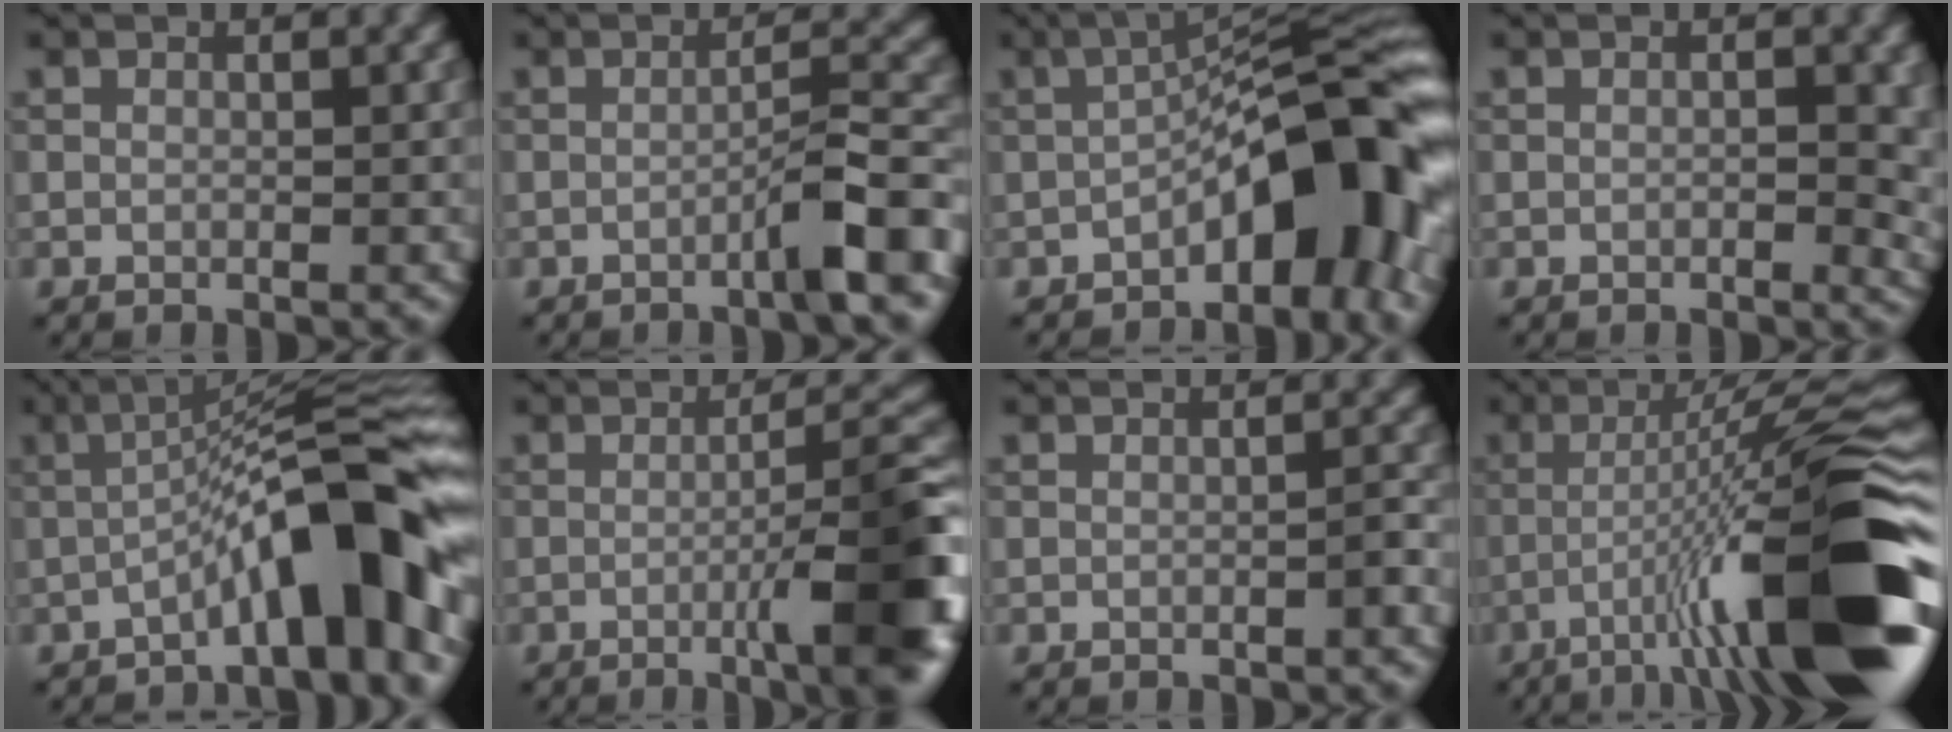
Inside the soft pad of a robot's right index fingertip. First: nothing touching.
{"total": 4.1, "force": [-2.1, 0.4, 3.5], "torque": [-0.046, 0.019, -0.045]}
{"total": 9.8, "force": [-3.5, 3.3, 8.5], "torque": [-0.104, 0.027, -0.066]}
{"total": 2.7, "force": [-0.3, 1.2, 2.4], "torque": [-0.025, -0.004, -0.004]}
{"total": 10.0, "force": [-3.3, 1.9, 9.2], "torque": [-0.116, 0.025, -0.061]}
{"total": 9.3, "force": [-2.8, 1.6, 8.8], "torque": [-0.108, 0.014, -0.044]}
{"total": 0.8, "force": [-0.5, 0.0, 0.6], "torque": [-0.009, 0.007, -0.008]}
{"total": 15.5, "force": [-5.4, 2.0, 14.4], "torque": [-0.215, 0.024, -0.081]}